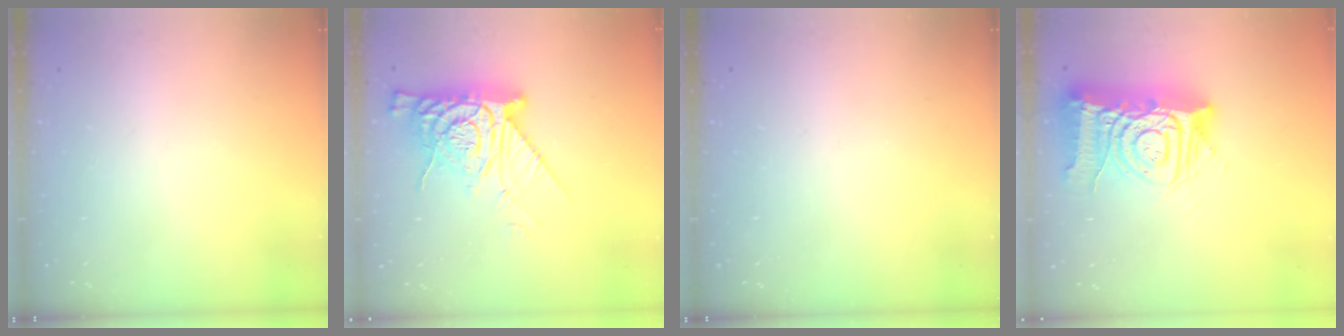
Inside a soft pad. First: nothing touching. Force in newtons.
{"total": 13.0, "press": 12.9, "slide": 1.0}
{"total": 0.0}
{"total": 17.8, "press": 17.7, "slide": 1.9}